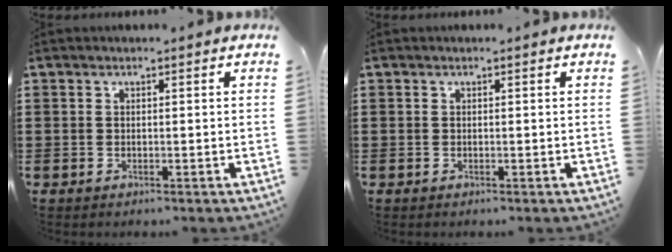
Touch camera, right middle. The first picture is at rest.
{"total": 0.0}